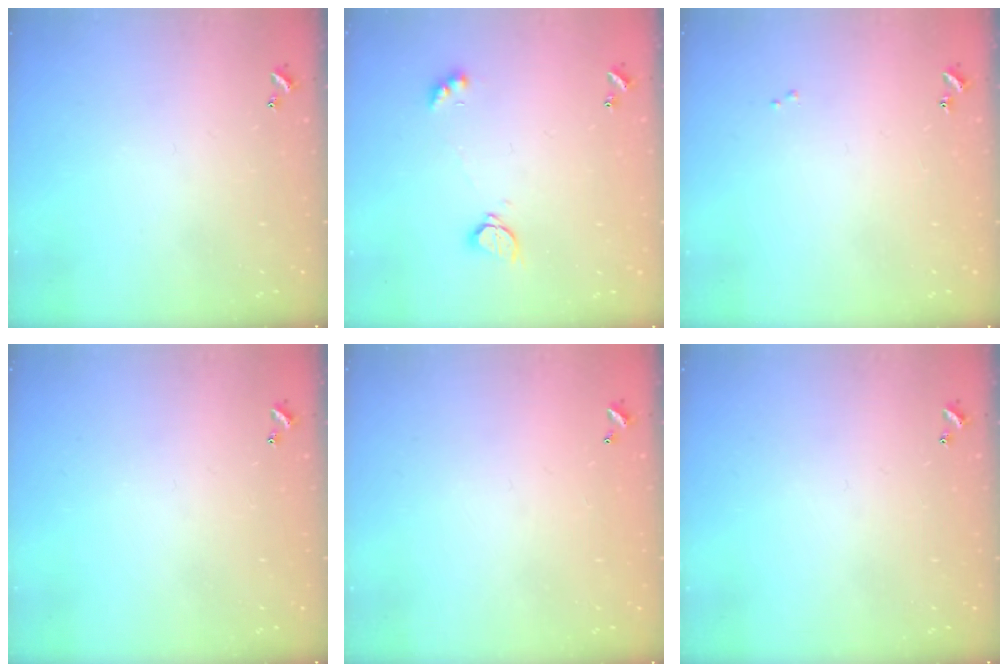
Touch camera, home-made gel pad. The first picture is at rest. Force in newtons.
{"total": 2.3, "press": 2.3, "slide": 0.3}
{"total": 0.0}
{"total": 0.0}
{"total": 2.9, "press": 2.9, "slide": 0.1}
{"total": 0.0}